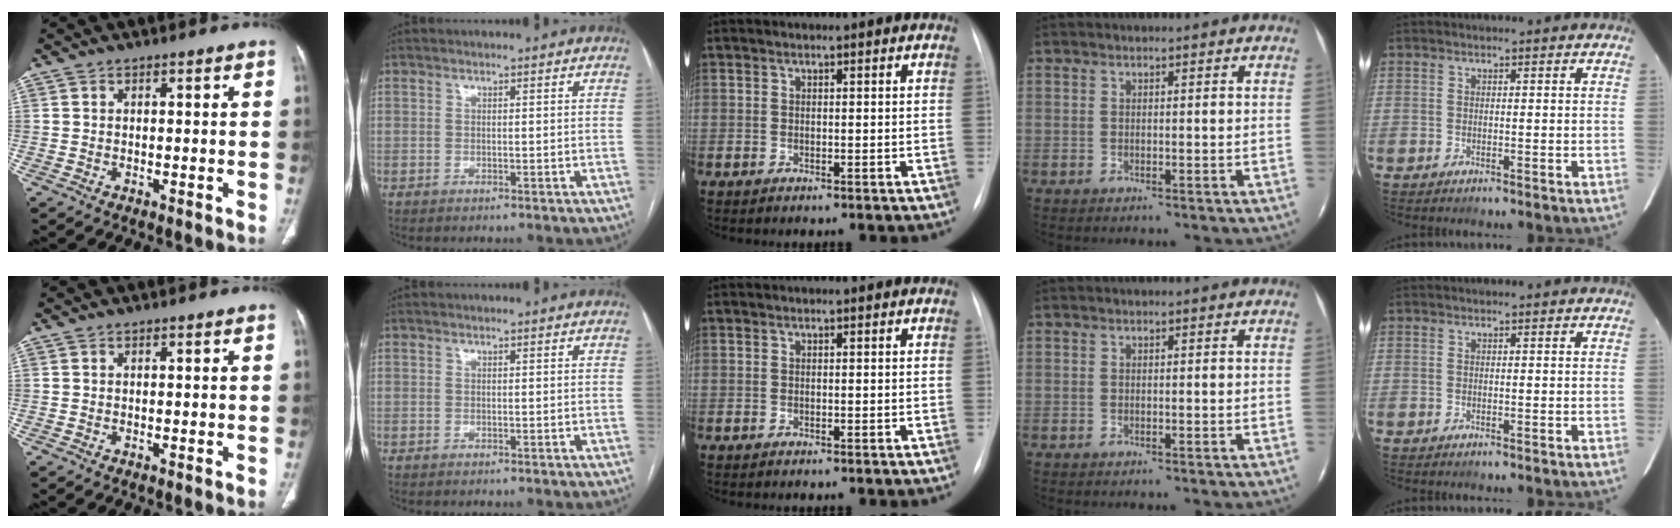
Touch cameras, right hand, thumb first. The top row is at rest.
{}